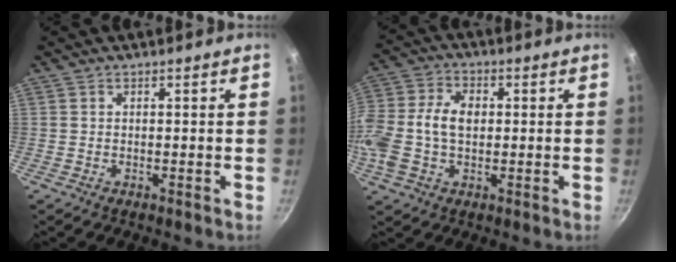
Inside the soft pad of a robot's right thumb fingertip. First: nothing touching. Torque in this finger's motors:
{"motor_torque": [1.87, 2.19, 1.51, -0.78, 0.19]}